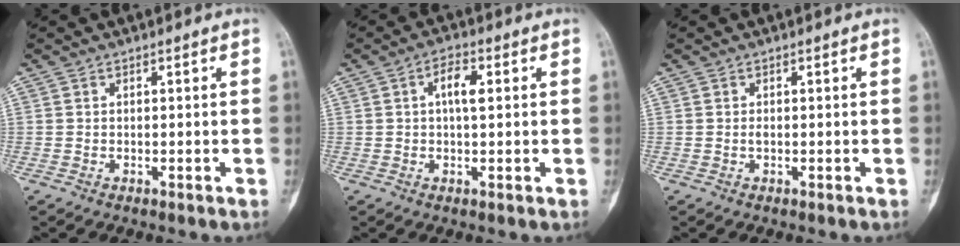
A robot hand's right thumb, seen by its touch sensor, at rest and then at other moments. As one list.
[{"total": 4.9, "force": [0.9, 1.9, 4.4], "torque": [-0.070, 0.003, 0.009]}, {"total": 0.7, "force": [-0.1, 0.3, 0.6], "torque": [-0.011, 0.001, -0.002]}]